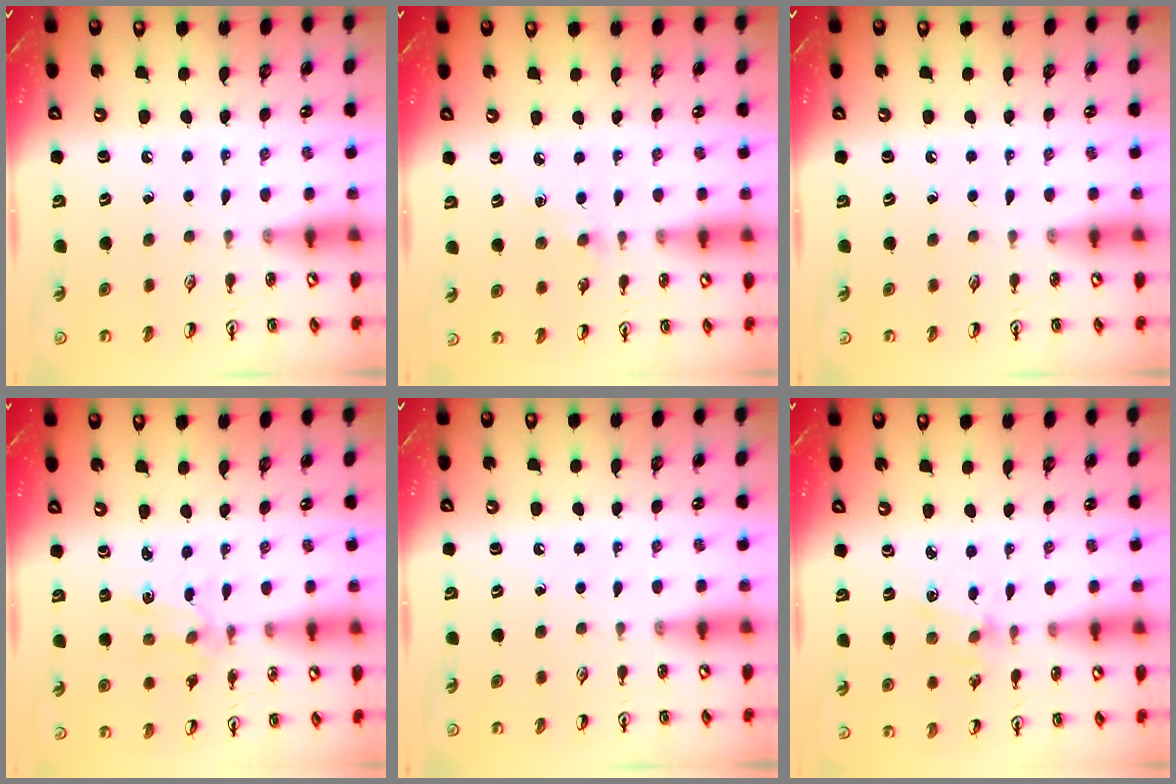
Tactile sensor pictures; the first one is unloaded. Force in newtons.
{"total": 3.4, "press": 3.4, "slide": 0.5}
{"total": 0.0}
{"total": 1.5, "press": 1.4, "slide": 0.3}
{"total": 0.0}
{"total": 2.5, "press": 2.4, "slide": 0.4}